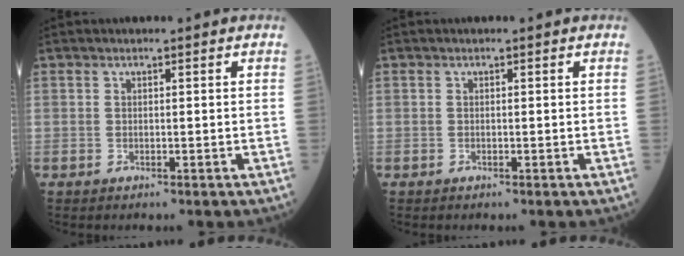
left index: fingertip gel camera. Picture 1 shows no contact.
{"total": 0.0}